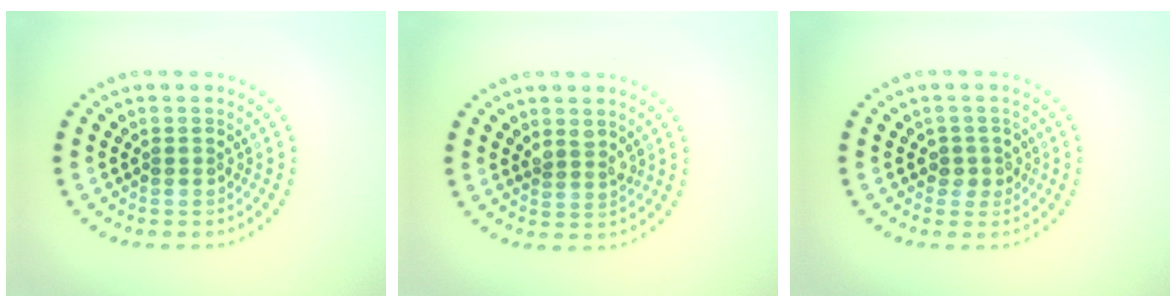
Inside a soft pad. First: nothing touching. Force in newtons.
{"total": 1.5, "press": 1.3, "slide": 0.9}
{"total": 1.5, "press": 1.3, "slide": 0.7}